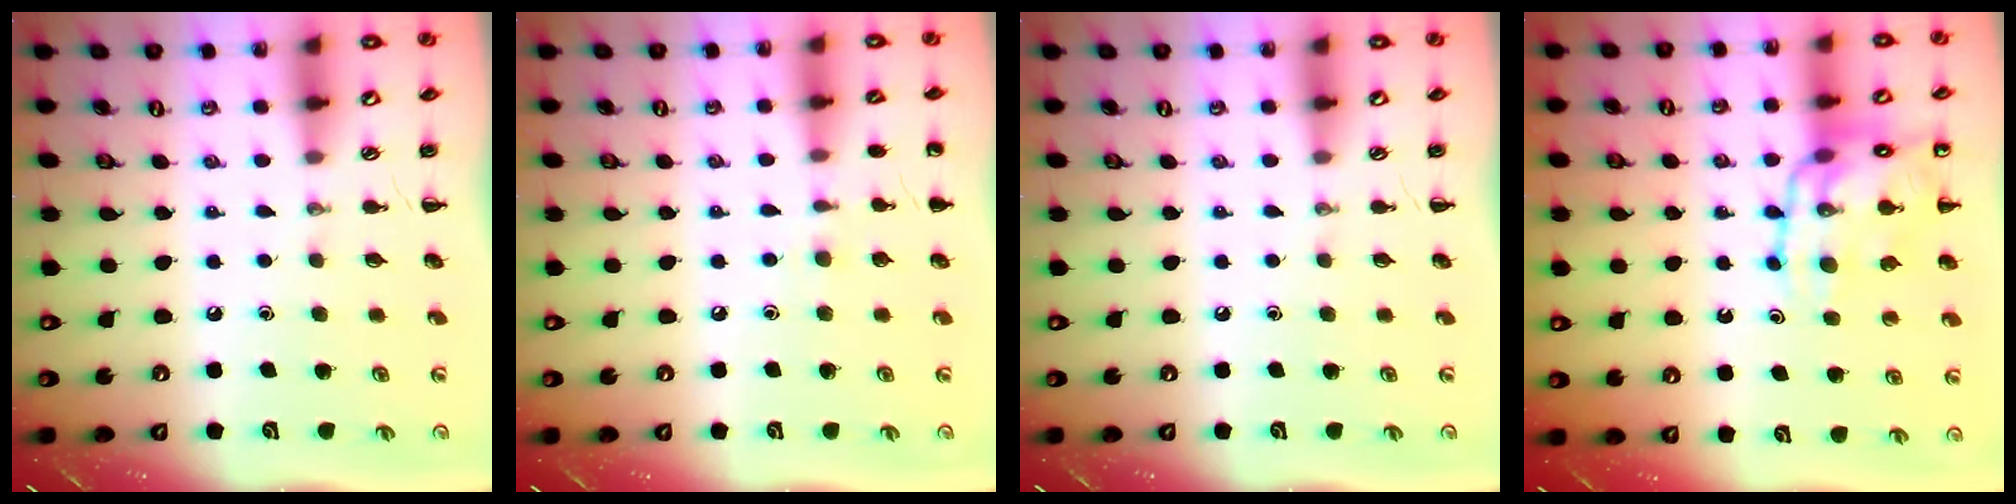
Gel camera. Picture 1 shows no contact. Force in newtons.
{"total": 5.8, "press": 5.5, "slide": 1.8}
{"total": 0.0}
{"total": 14.7, "press": 14.4, "slide": 2.9}